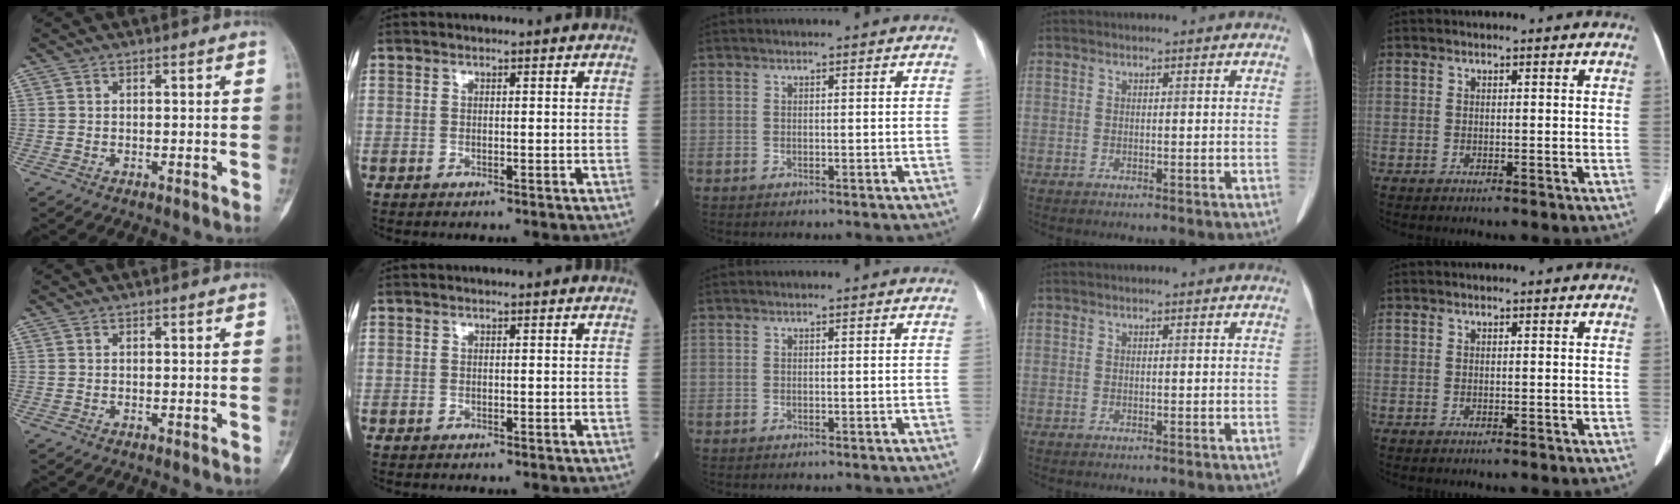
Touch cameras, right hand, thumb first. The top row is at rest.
{}